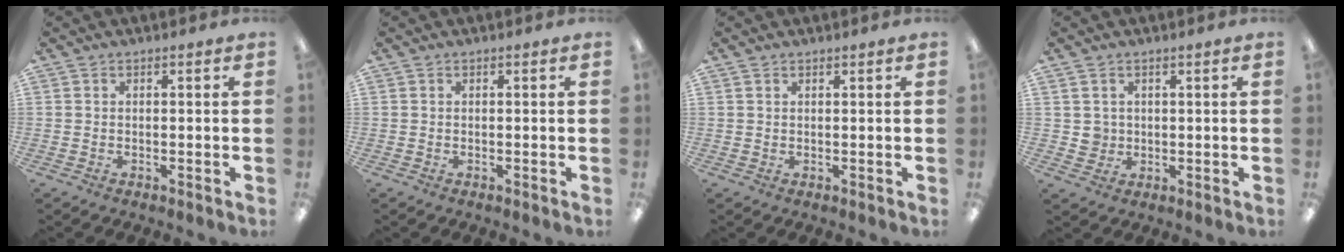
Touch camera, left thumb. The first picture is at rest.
{"total": 0.0}
{"total": 0.6, "force": [0.5, 0.2, 0.2], "torque": [-0.005, 0.001, 0.010]}
{"total": 3.2, "force": [1.1, 2.9, 0.1], "torque": [-0.004, 0.001, 0.020]}